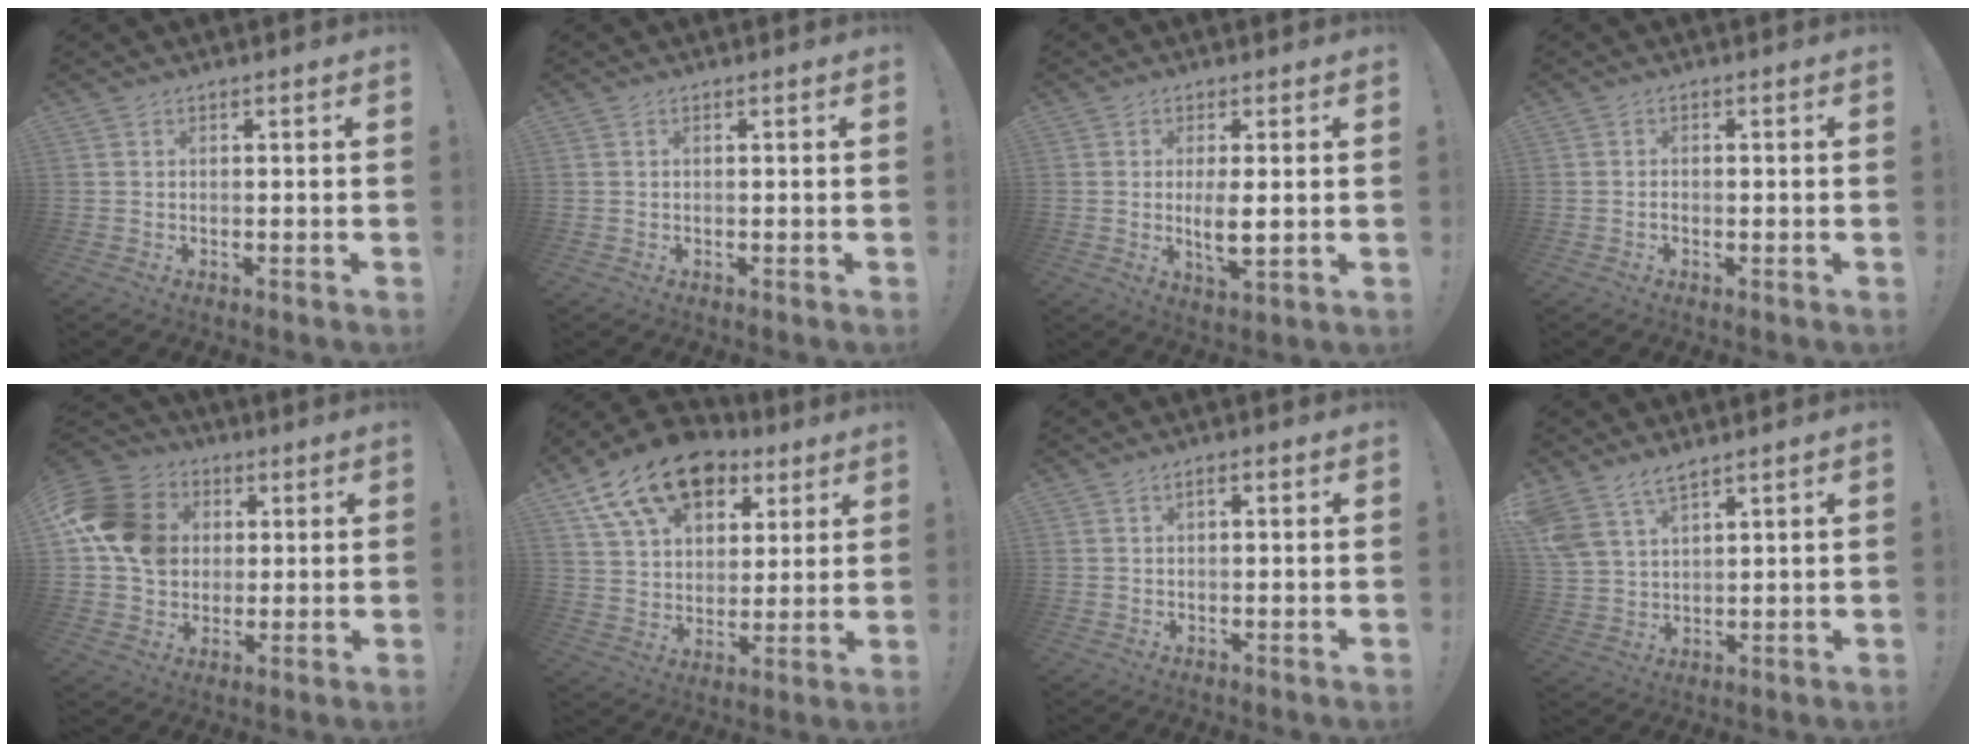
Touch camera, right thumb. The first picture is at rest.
{"total": 0.0}
{"total": 5.9, "force": [0.4, 1.7, 5.7], "torque": [-0.101, -0.016, 0.004]}
{"total": 0.8, "force": [-0.7, 0.2, 0.5], "torque": [-0.010, 0.002, -0.013]}
{"total": 16.2, "force": [2.9, 13.1, 8.9], "torque": [-0.144, 0.001, 0.060]}
{"total": 18.3, "force": [10.8, 11.2, 9.7], "torque": [-0.156, -0.061, 0.198]}
{"total": 1.5, "force": [0.4, 0.5, 1.3], "torque": [-0.021, 0.002, 0.004]}
{"total": 7.2, "force": [5.9, 2.8, 3.2], "torque": [-0.069, -0.025, 0.117]}